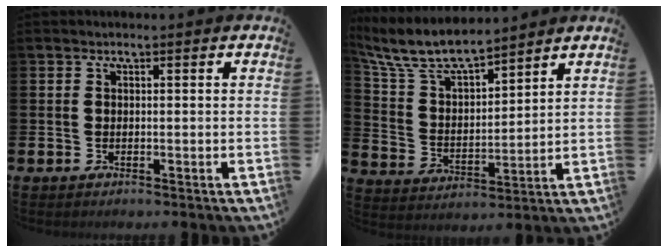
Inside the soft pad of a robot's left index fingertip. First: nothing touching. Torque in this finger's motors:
{"motor_torque": [0.88, -1.03, 0.46, 0.21]}